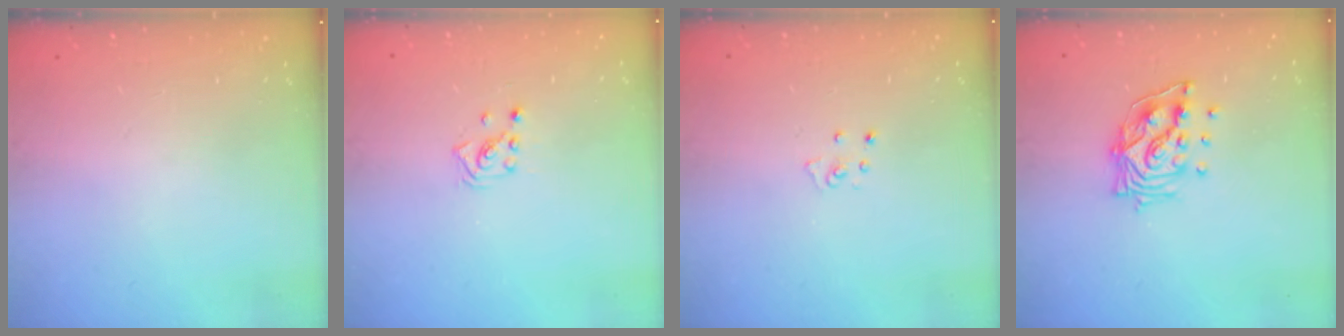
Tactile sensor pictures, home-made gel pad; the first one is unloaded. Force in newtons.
{"total": 1.4, "press": 1.4, "slide": 0.1}
{"total": 3.7, "press": 3.7, "slide": 0.3}
{"total": 11.7, "press": 11.6, "slide": 1.4}